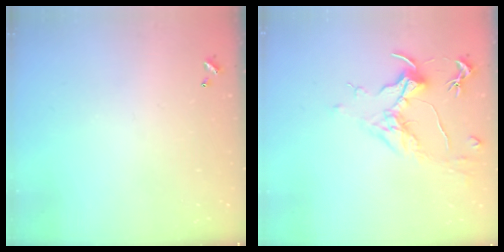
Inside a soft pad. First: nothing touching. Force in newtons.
{"total": 1.6, "press": 1.4, "slide": 0.7}